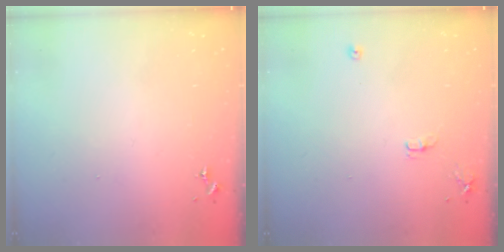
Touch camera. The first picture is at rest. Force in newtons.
{"total": 7.2, "press": 7.2, "slide": 0.8}